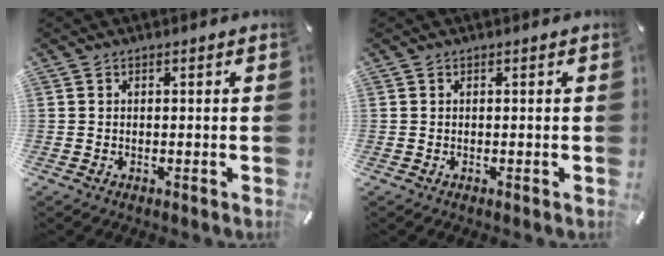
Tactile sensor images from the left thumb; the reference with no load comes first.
{"total": 0.0}